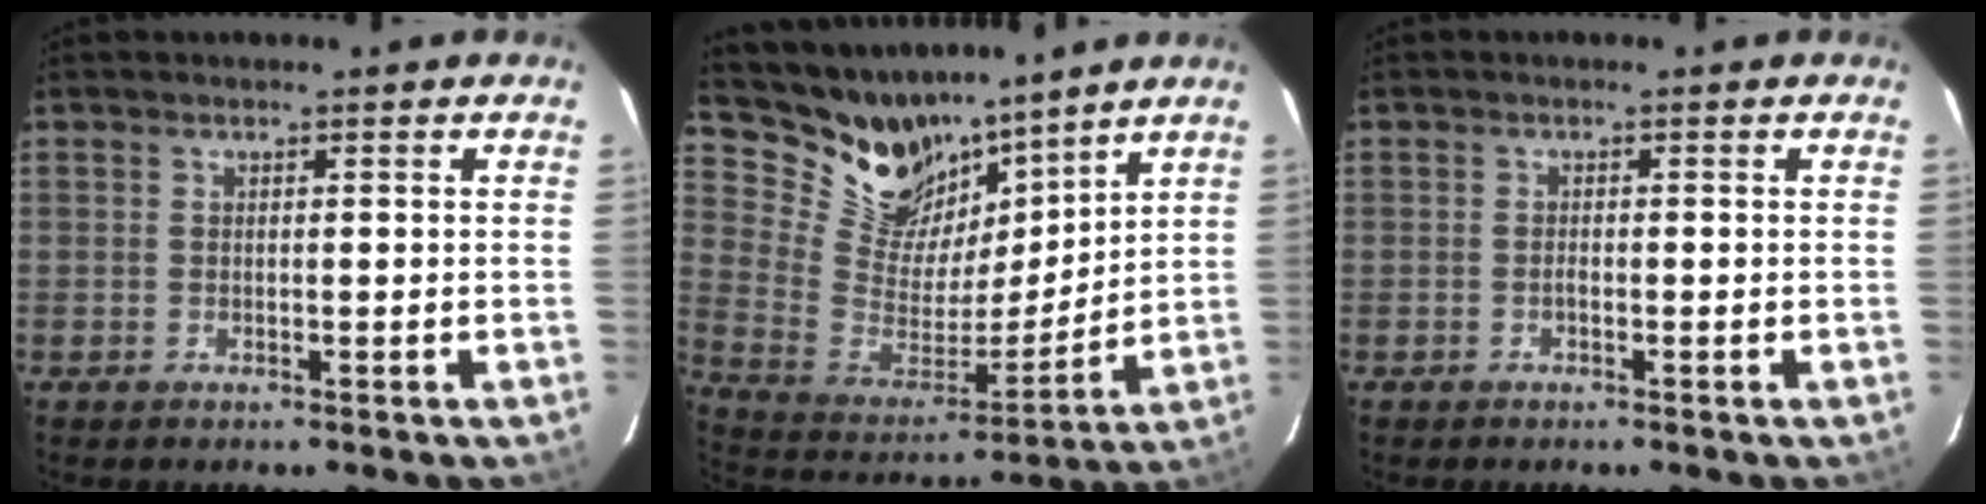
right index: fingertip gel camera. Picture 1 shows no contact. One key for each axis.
{"total": 16.3, "fx": 13.1, "fy": 8.1, "fz": 5.5, "tx": -0.138, "ty": -0.010, "tz": 0.255}
{"total": 0.6, "fx": -0.3, "fy": 0.3, "fz": 0.4, "tx": -0.009, "ty": 0.003, "tz": -0.008}